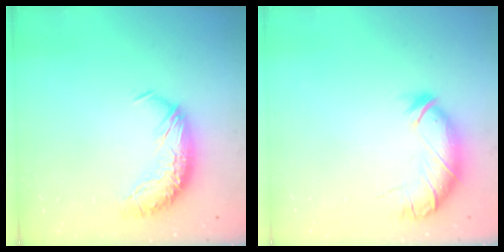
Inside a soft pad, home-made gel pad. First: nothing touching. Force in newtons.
{"total": 4.1, "press": 3.9, "slide": 1.1}